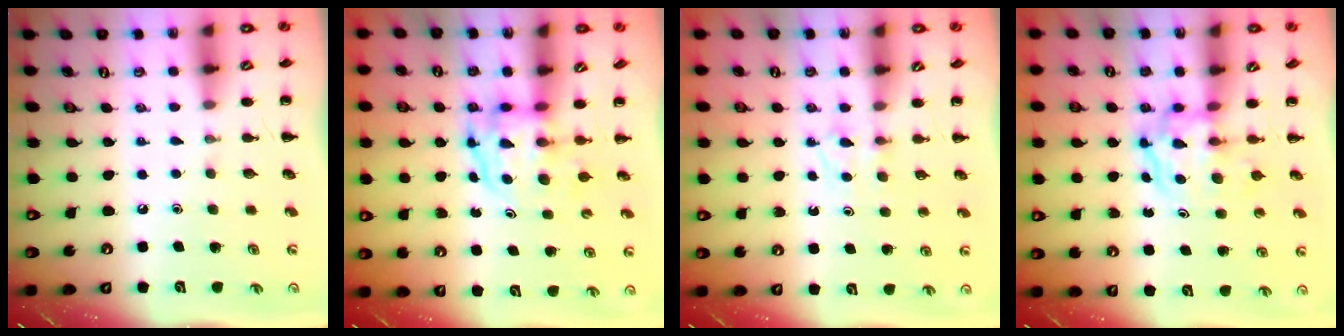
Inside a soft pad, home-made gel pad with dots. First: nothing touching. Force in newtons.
{"total": 3.9, "press": 3.9, "slide": 0.7}
{"total": 3.1, "press": 2.8, "slide": 1.3}
{"total": 3.7, "press": 3.7, "slide": 0.4}